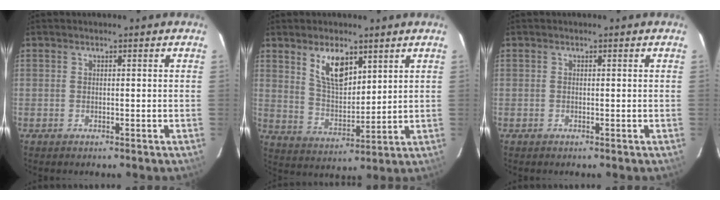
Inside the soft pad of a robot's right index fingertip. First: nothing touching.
{"total": 9.1, "force": [5.1, 4.2, 6.3], "torque": [-0.110, 0.002, 0.106]}
{"total": 0.0}